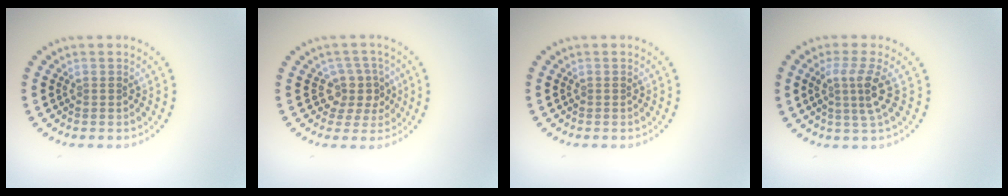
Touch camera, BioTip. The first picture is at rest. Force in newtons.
{"total": 2.9, "press": 2.3, "slide": 1.7}
{"total": 0.0}
{"total": 3.2, "press": 2.3, "slide": 2.3}